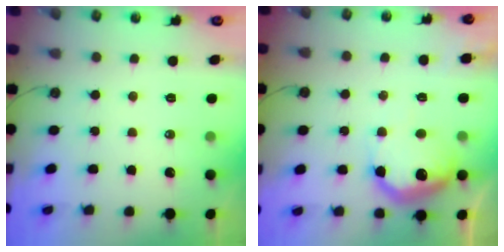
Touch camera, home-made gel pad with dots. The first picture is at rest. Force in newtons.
{"total": 14.9, "press": 14.9, "slide": 1.0}